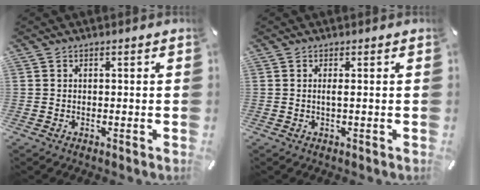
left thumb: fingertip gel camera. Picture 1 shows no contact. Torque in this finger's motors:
{"motor_torque": [0.13, 0.05, 0.06, 0.07, 0.00]}